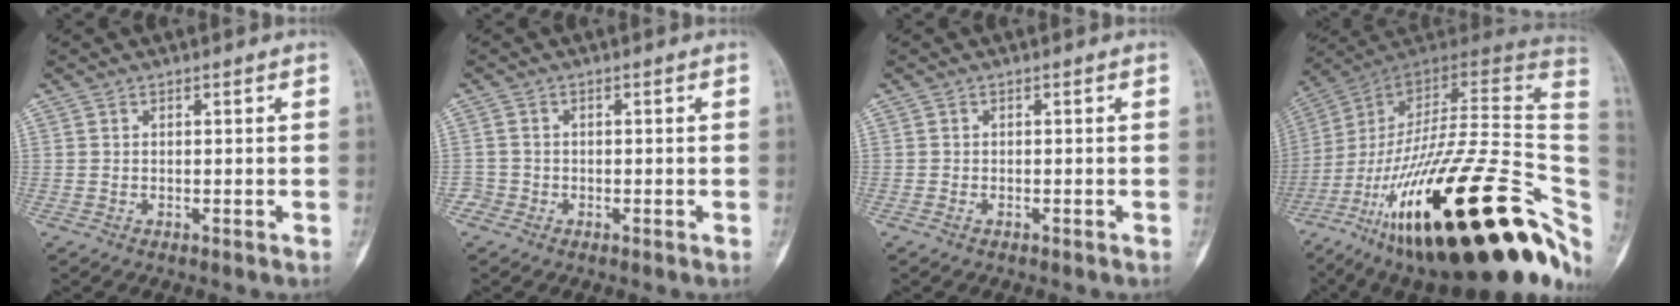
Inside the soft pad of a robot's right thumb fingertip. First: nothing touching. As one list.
[{"total": 1.8, "force": [-0.9, 1.5, -0.1], "torque": [0.010, 0.008, -0.025]}, {"total": 0.6, "force": [-0.4, 0.3, 0.3], "torque": [-0.009, 0.003, -0.007]}, {"total": 42.0, "force": [-14.6, 15.4, 36.2], "torque": [-0.492, 0.067, -0.231]}]